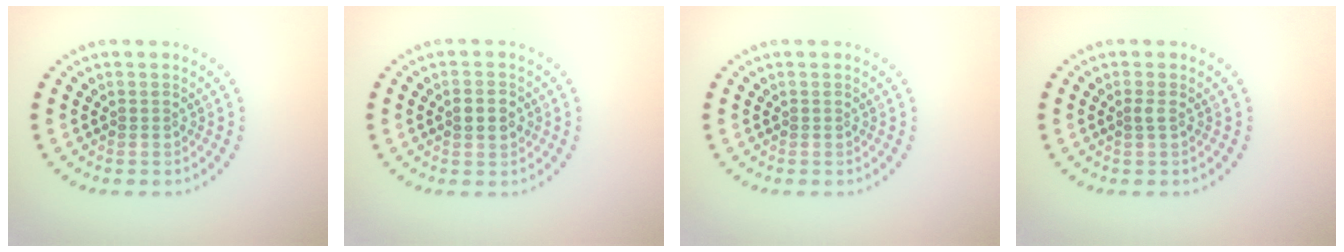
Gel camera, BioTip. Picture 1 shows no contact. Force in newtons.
{"total": 2.5, "press": 2.5, "slide": 0.1}
{"total": 0.0}
{"total": 0.5, "press": 0.4, "slide": 0.3}